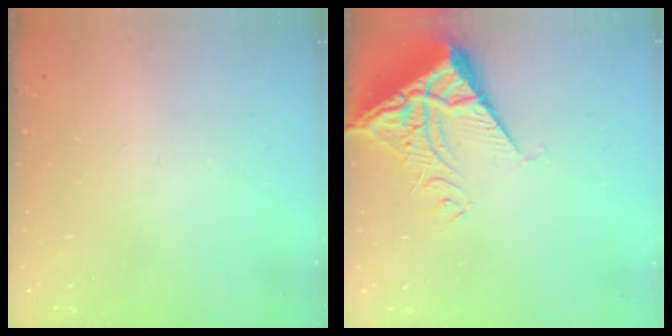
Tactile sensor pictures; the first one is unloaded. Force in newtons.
{"total": 7.5, "press": 7.4, "slide": 1.0}